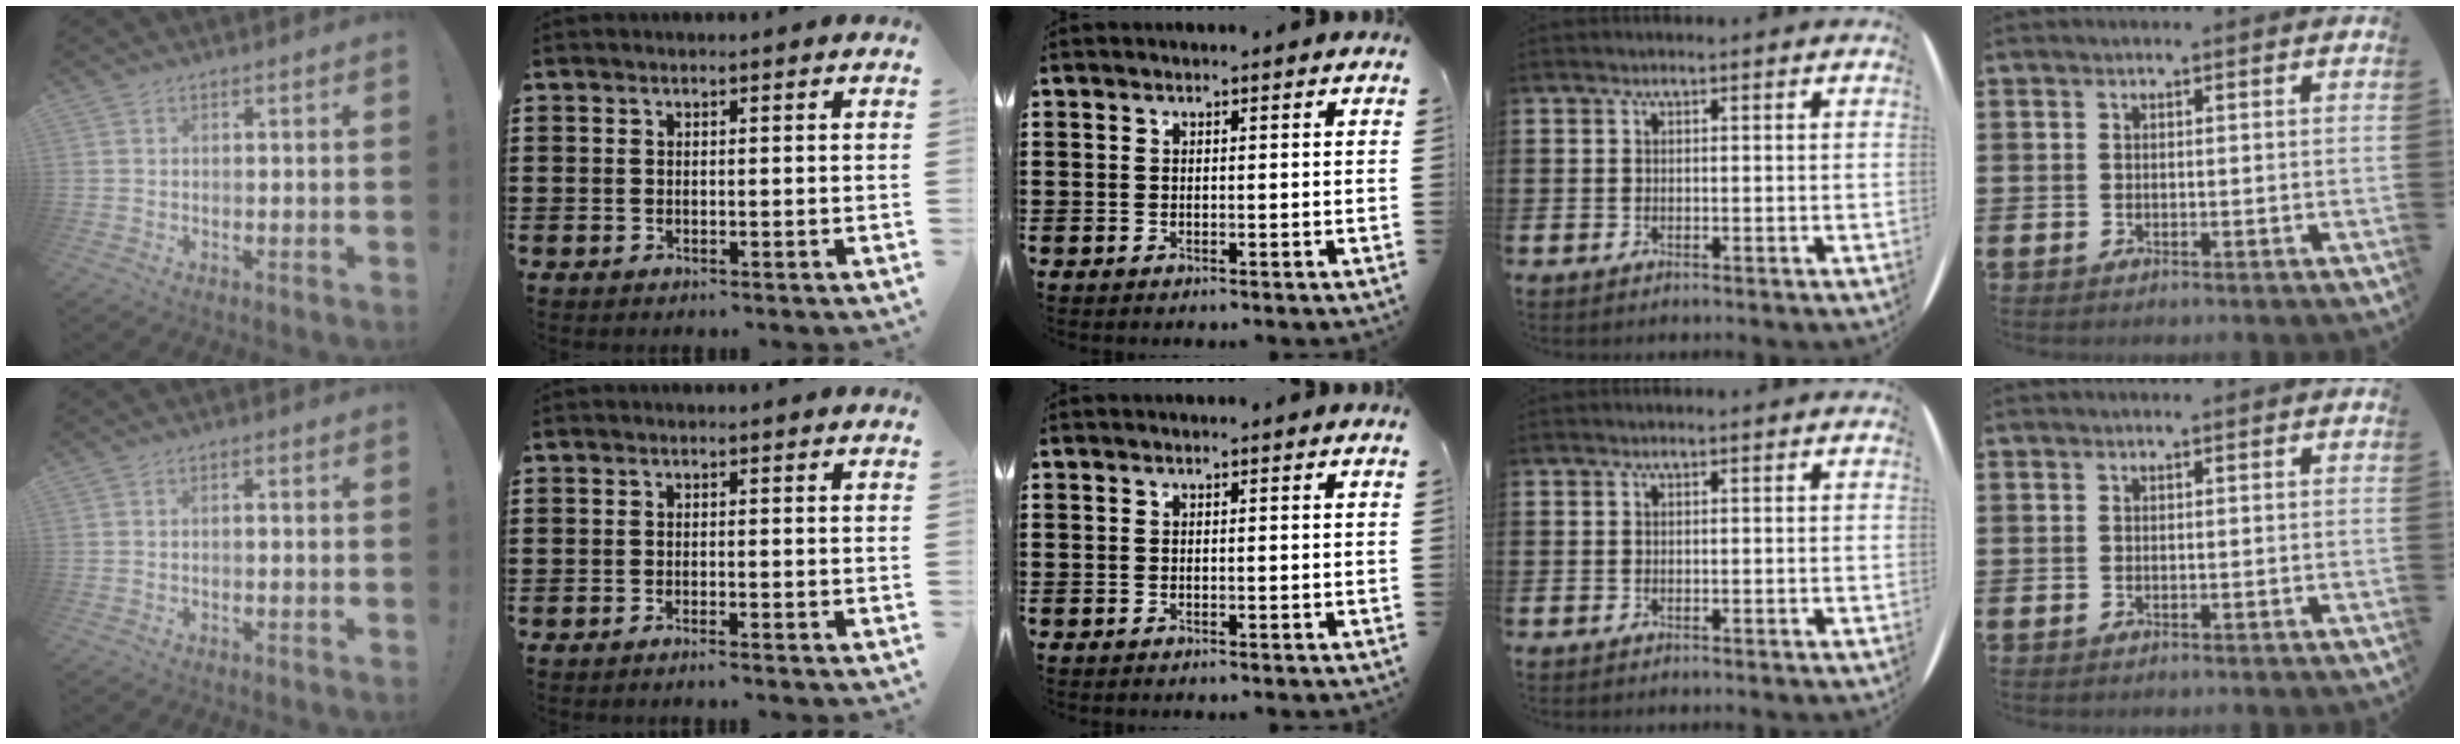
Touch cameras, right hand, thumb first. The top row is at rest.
{"thumb": {"total": 0.9, "force": [-0.7, 0.0, 0.7], "torque": [-0.013, 0.001, -0.011]}, "index": {"total": 1.0, "force": [-0.9, -0.1, 0.3], "torque": [-0.007, 0.000, -0.018]}}